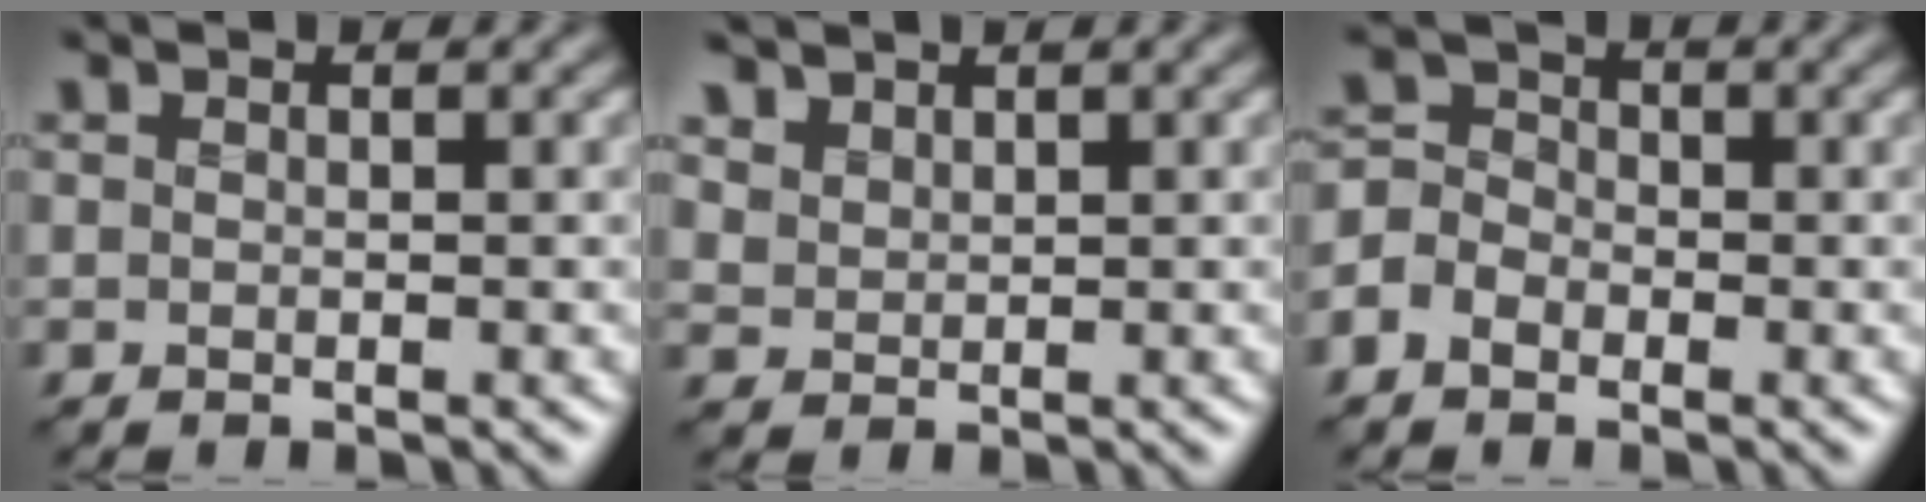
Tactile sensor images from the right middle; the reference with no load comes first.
{"total": 3.1, "force": [2.3, 1.9, 0.9], "torque": [-0.035, -0.003, 0.061]}
{"total": 3.4, "force": [-1.7, 2.5, 1.5], "torque": [-0.027, 0.003, -0.039]}